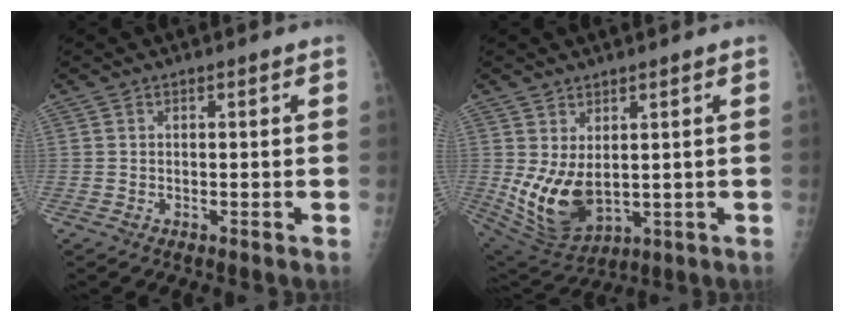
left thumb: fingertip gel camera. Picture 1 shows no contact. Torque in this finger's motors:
{"motor_torque": [0.14, 0.64, 0.67, -0.19, 0.17]}